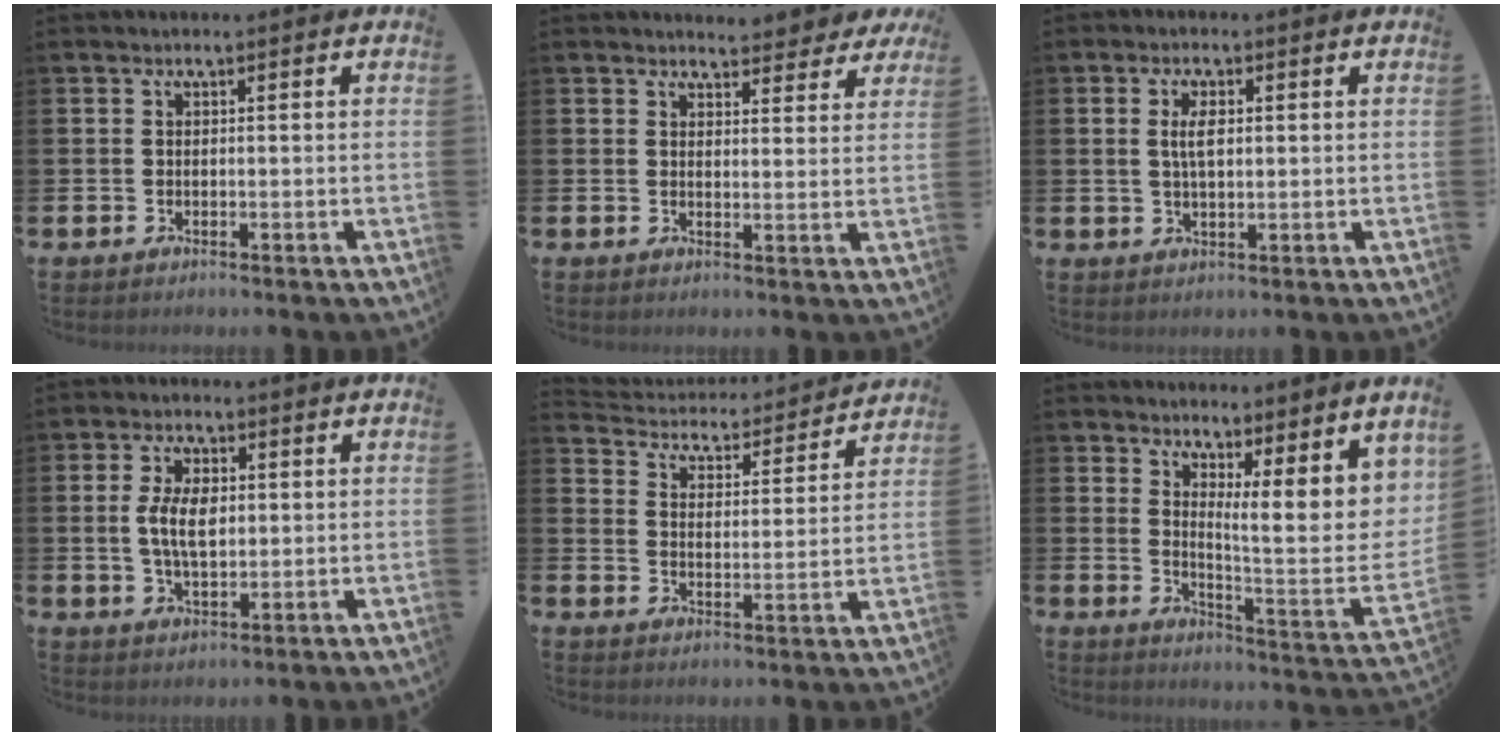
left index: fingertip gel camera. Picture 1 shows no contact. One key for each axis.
{"total": 4.3, "fx": 4.1, "fy": 1.1, "fz": 0.2, "tx": -0.003, "ty": -0.026, "tz": 0.074}
{"total": 3.2, "fx": 1.0, "fy": 1.4, "fz": 2.7, "tx": -0.045, "ty": 0.003, "tz": 0.012}
{"total": 5.5, "fx": 0.9, "fy": 2.9, "fz": 4.5, "tx": -0.070, "ty": 0.001, "tz": 0.010}
{"total": 4.4, "fx": 4.2, "fy": 1.1, "fz": 0.1, "tx": -0.030, "ty": -0.044, "tz": 0.066}
{"total": 7.4, "fx": 5.2, "fy": 1.2, "fz": 5.2, "tx": -0.078, "ty": -0.070, "tz": 0.082}